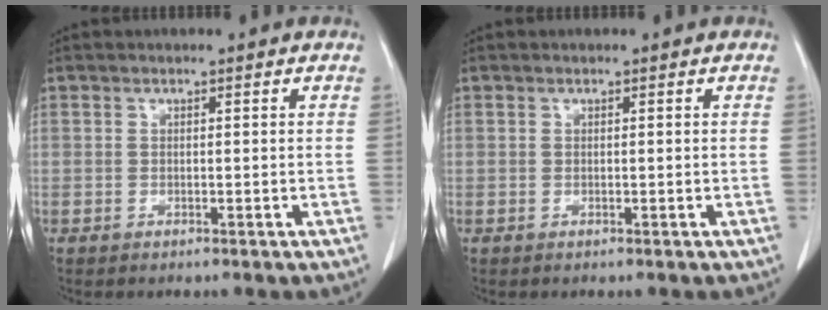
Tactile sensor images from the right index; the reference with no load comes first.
{"total": 0.0}